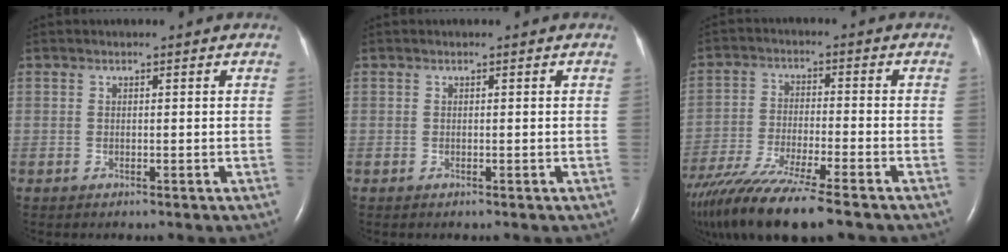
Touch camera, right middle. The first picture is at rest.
{"total": 0.0}
{"total": 15.9, "force": [-12.2, 1.2, 10.0], "torque": [-0.201, -0.050, -0.213]}